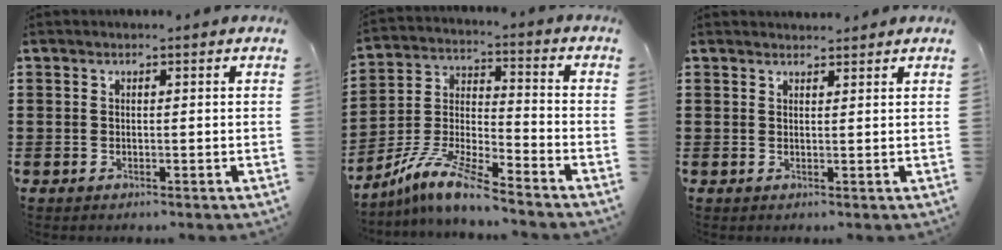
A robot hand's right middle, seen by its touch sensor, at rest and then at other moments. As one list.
[{"total": 9.8, "force": [-8.6, 0.5, 4.6], "torque": [-0.105, 0.005, -0.176]}, {"total": 1.5, "force": [1.5, 0.3, 0.0], "torque": [-0.003, 0.002, 0.028]}]